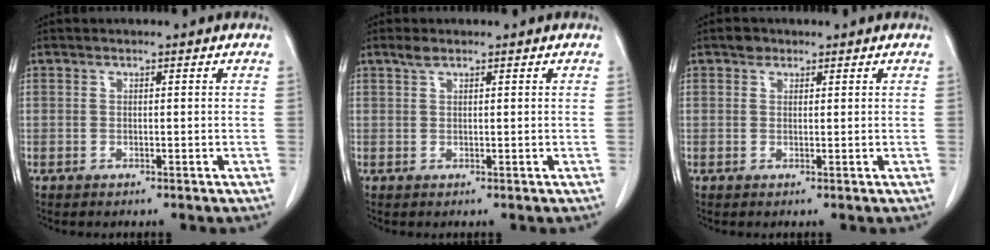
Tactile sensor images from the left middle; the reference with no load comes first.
{"total": 1.3, "force": [1.0, 0.3, 0.7], "torque": [-0.020, 0.007, 0.022]}
{"total": 1.4, "force": [1.0, 1.0, 0.3], "torque": [-0.004, 0.006, 0.013]}